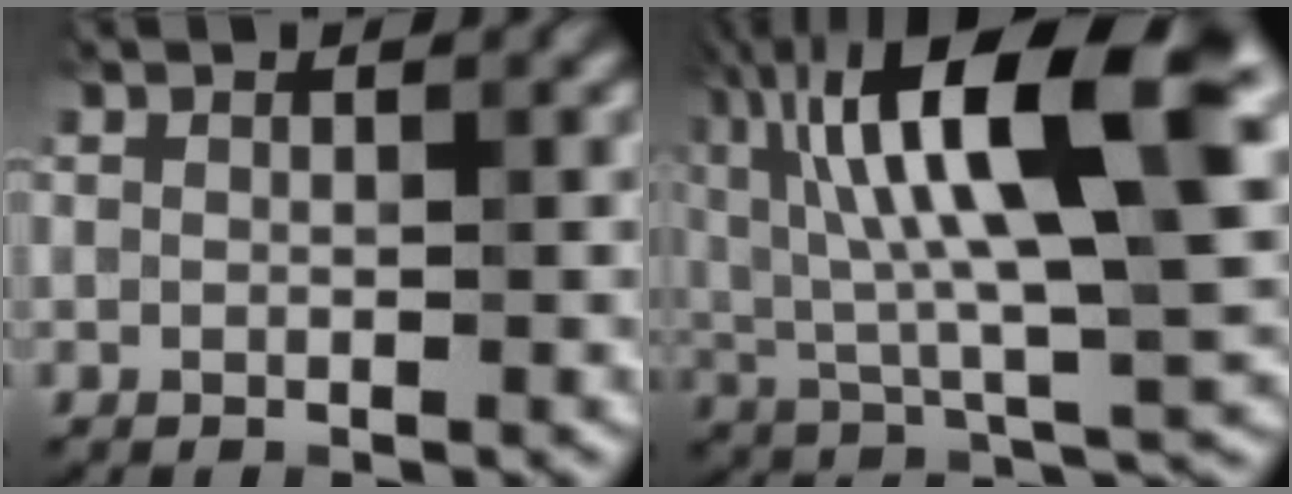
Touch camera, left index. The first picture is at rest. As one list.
[{"total": 15.7, "force": [4.5, 4.8, 14.2], "torque": [-0.244, 0.017, 0.066]}]